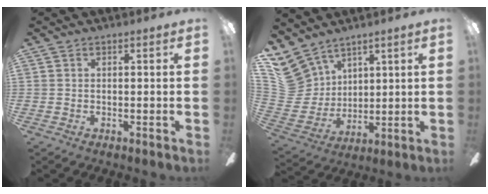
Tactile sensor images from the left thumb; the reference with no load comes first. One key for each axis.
{"total": 13.2, "fx": 9.1, "fy": 9.0, "fz": 3.2, "tx": -0.111, "ty": -0.052, "tz": 0.184}